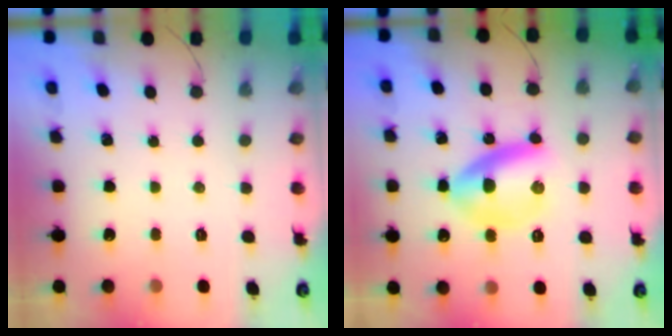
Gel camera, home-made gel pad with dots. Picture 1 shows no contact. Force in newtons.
{"total": 10.6, "press": 10.6, "slide": 0.5}